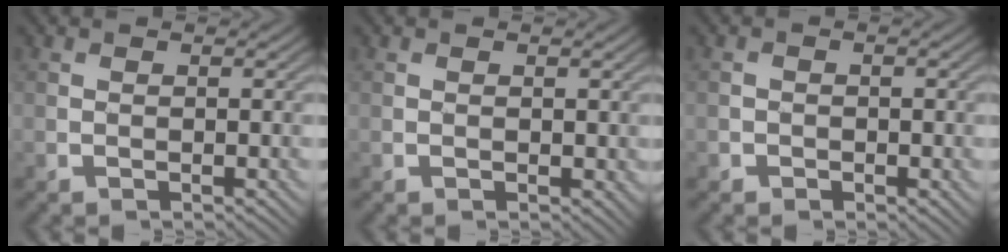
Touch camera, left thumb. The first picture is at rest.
{"total": 0.5, "force": [0.1, 0.4, 0.3], "torque": [-0.001, -0.003, 0.002]}
{"total": 1.4, "force": [-0.6, 1.3, 0.3], "torque": [0.003, -0.003, -0.009]}